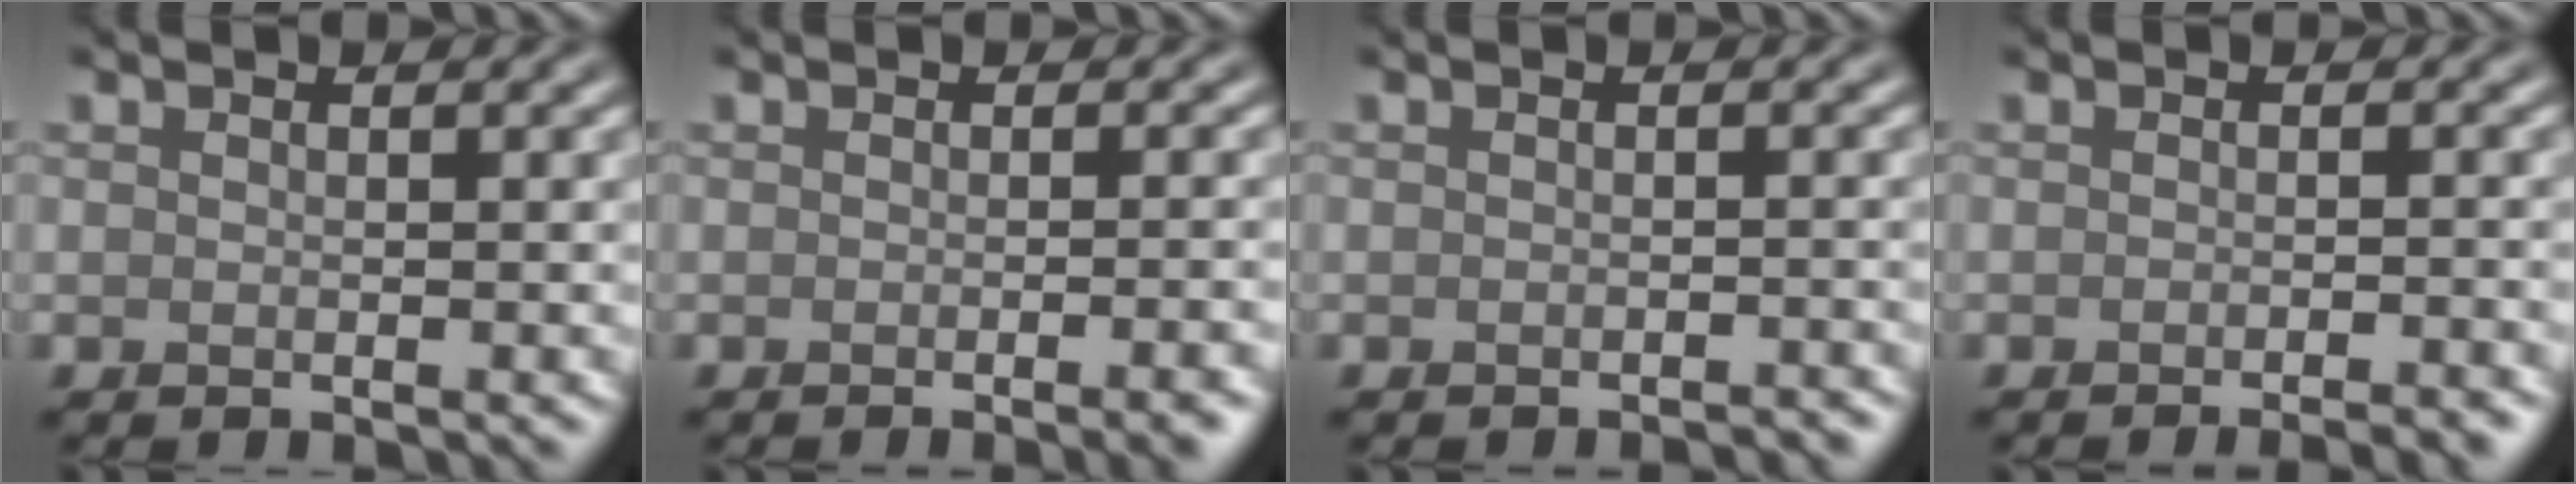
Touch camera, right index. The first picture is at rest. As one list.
[{"total": 3.5, "force": [-1.5, 1.1, 2.9], "torque": [-0.008, 0.006, -0.018]}, {"total": 1.5, "force": [-1.4, 0.2, 0.5], "torque": [0.004, 0.002, -0.017]}, {"total": 3.4, "force": [-2.6, 0.7, 2.0], "torque": [-0.016, 0.009, -0.037]}]